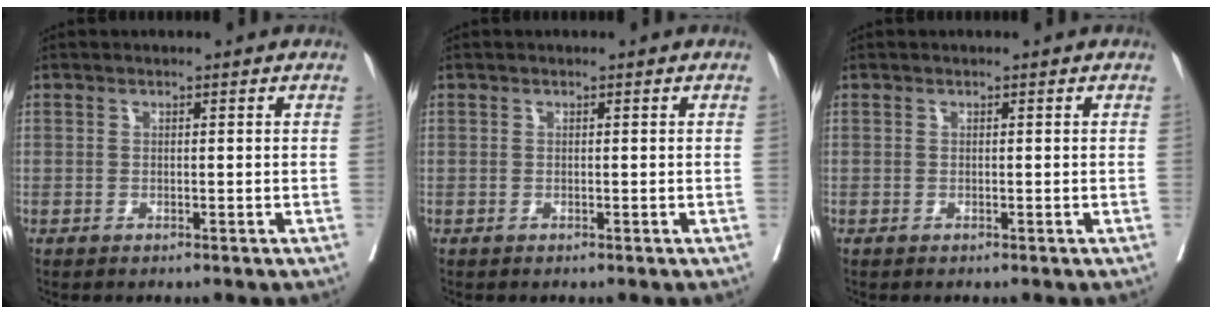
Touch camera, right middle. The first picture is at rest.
{"total": 0.0}
{"total": 0.0}